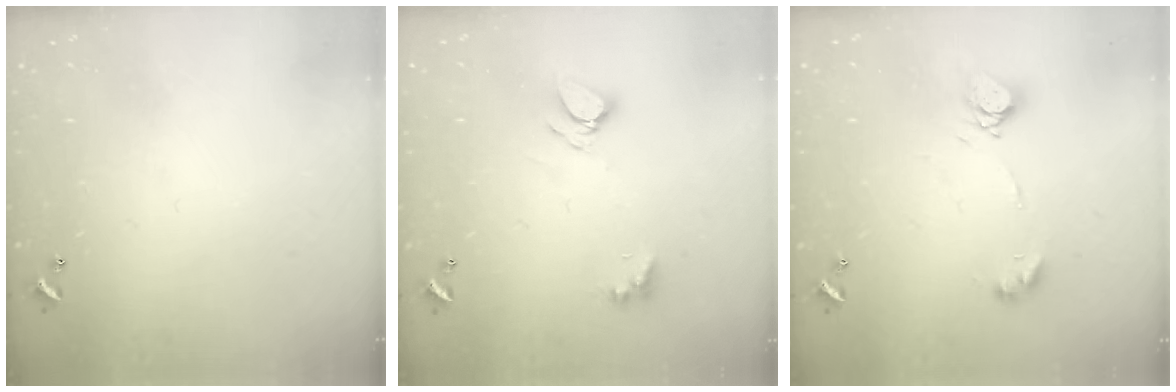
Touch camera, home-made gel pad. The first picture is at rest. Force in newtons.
{"total": 5.2, "press": 5.2, "slide": 0.4}
{"total": 8.5, "press": 8.4, "slide": 0.9}